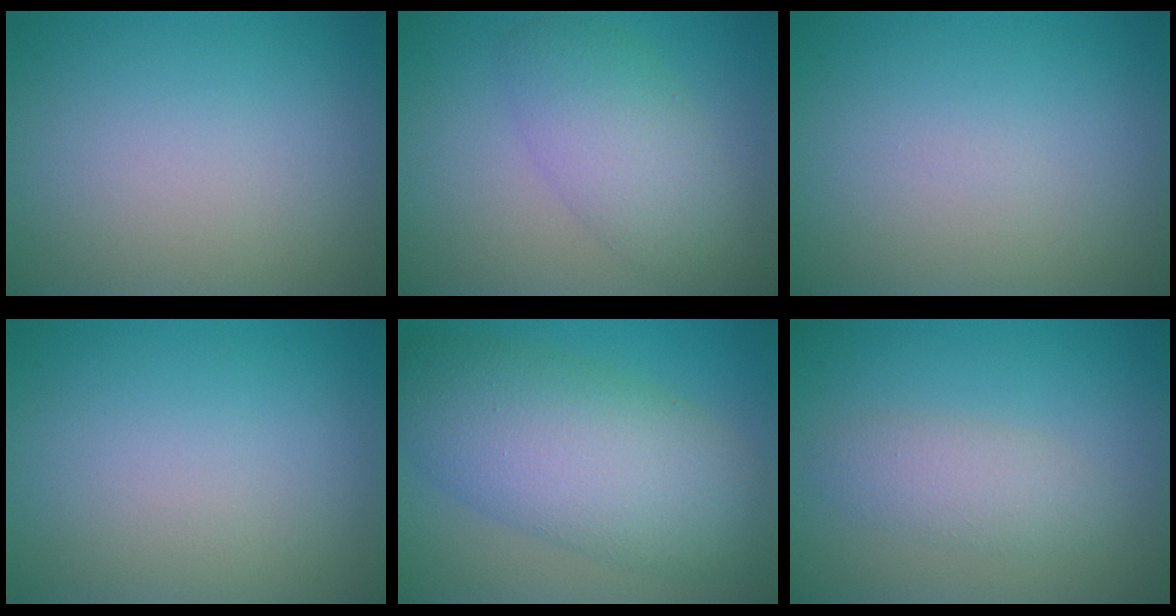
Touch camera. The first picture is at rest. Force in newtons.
{"total": 5.0, "press": 5.0, "slide": 0.2}
{"total": 0.0}
{"total": 0.0}
{"total": 9.7, "press": 9.7, "slide": 0.3}
{"total": 2.6, "press": 2.6, "slide": 0.1}